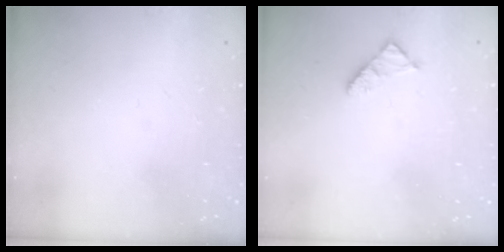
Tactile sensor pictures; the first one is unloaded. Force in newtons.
{"total": 2.3, "press": 2.3, "slide": 0.4}